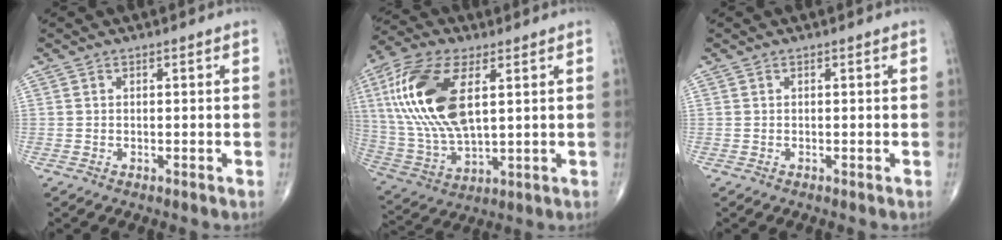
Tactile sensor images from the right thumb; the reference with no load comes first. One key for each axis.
{"total": 19.8, "fx": 5.1, "fy": 9.4, "fz": 16.7, "tx": -0.353, "ty": -0.009, "tz": 0.098}
{"total": 0.0}